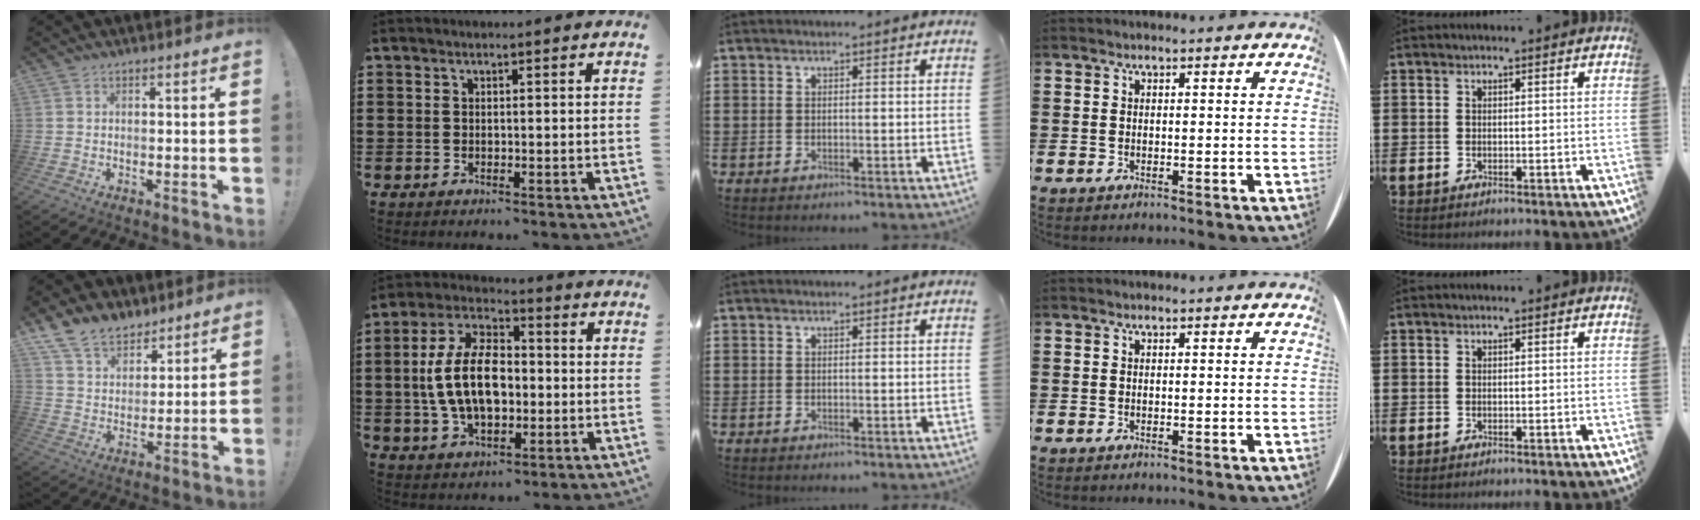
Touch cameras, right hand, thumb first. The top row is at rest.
{"thumb": {"total": 11.9, "force": [9.2, 6.9, 3.0], "torque": [-0.065, -0.064, 0.182]}, "index": {"total": 11.9, "force": [-0.7, 6.7, 9.8], "torque": [-0.225, 0.005, -0.018]}}